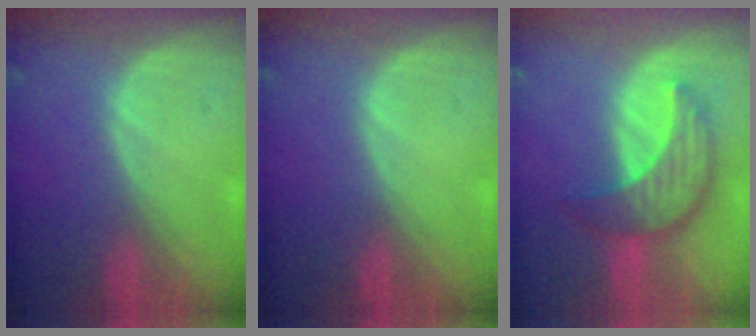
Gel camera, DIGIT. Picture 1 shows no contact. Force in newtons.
{"total": 0.0}
{"total": 8.0, "press": 7.6, "slide": 2.4}